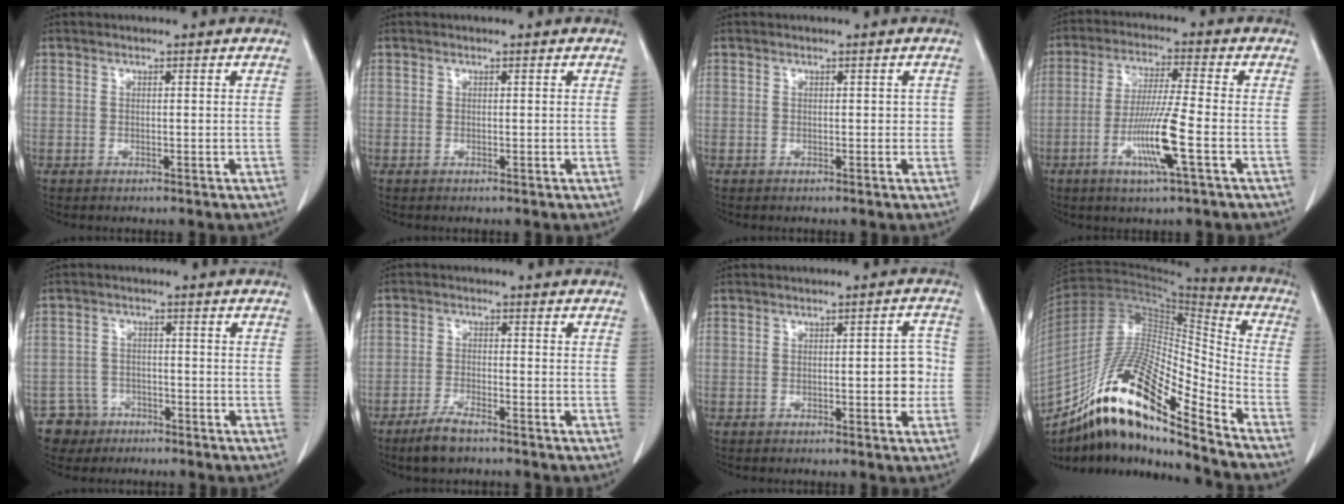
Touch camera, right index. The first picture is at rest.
{"total": 0.0}
{"total": 1.2, "force": [0.0, 0.9, 0.7], "torque": [-0.006, 0.011, 0.000]}
{"total": 9.7, "force": [-3.3, -0.4, 9.1], "torque": [-0.178, -0.015, -0.065]}
{"total": 4.6, "force": [-2.8, 3.6, -0.5], "torque": [0.015, 0.011, -0.045]}
{"total": 4.1, "force": [-3.2, 0.8, 2.4], "torque": [-0.052, -0.004, -0.058]}
{"total": 4.4, "force": [-0.4, 1.5, 4.2], "torque": [-0.046, 0.010, -0.006]}
{"total": 22.1, "force": [-15.2, 3.4, 15.8], "torque": [-0.303, -0.008, -0.274]}